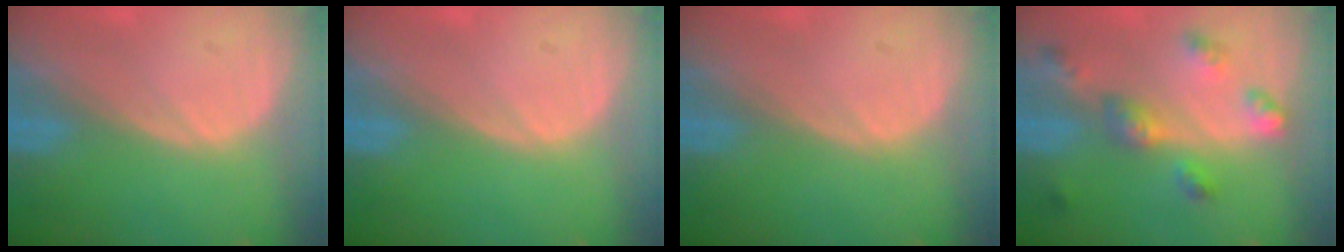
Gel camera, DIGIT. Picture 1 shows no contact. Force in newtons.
{"total": 0.0}
{"total": 0.0}
{"total": 6.1, "press": 5.7, "slide": 2.2}